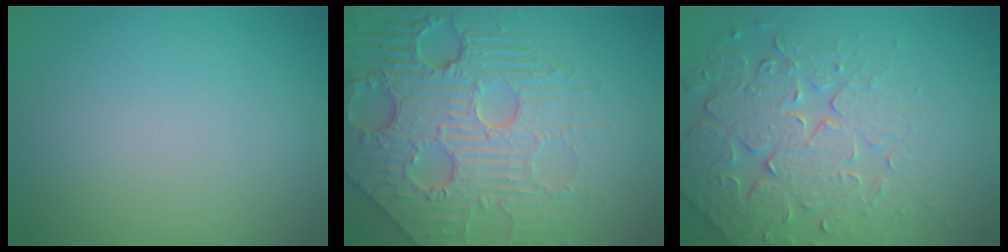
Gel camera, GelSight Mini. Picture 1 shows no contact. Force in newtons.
{"total": 8.4, "press": 5.9, "slide": 5.9}
{"total": 4.8, "press": 4.7, "slide": 1.1}